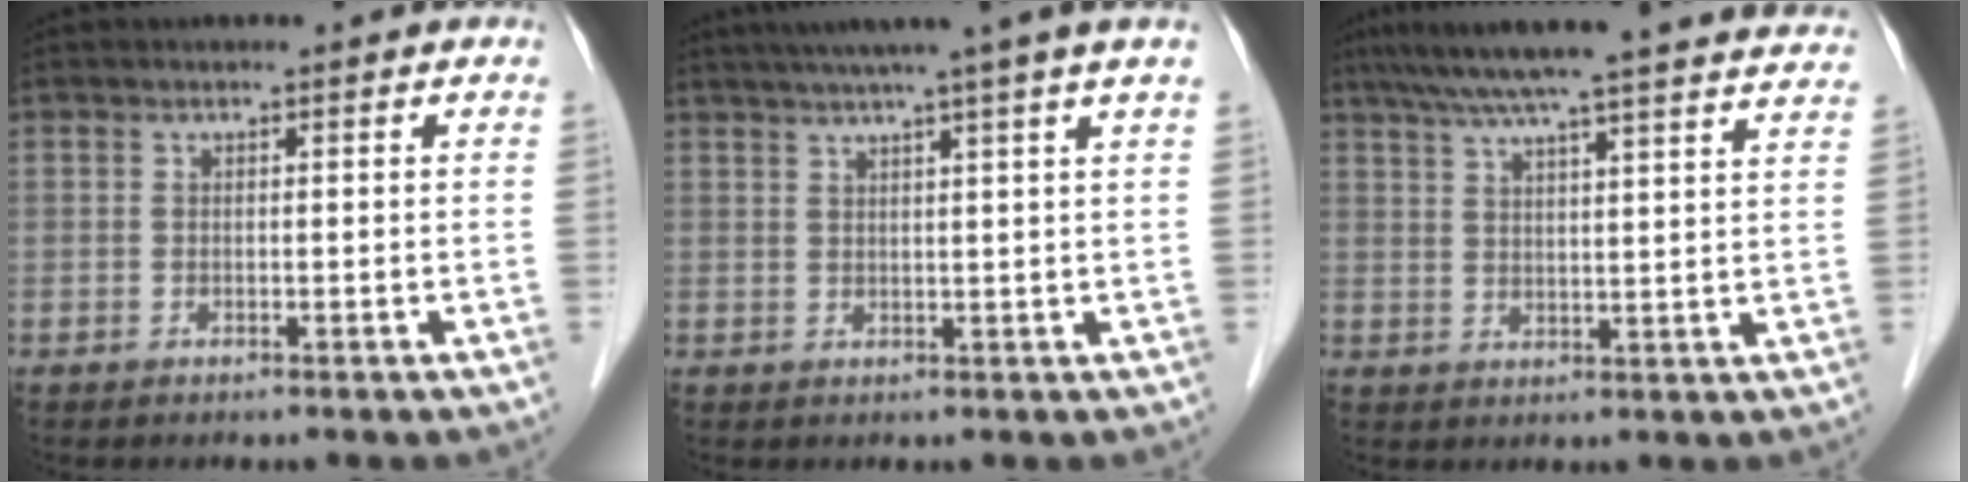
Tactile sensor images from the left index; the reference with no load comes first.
{"total": 8.8, "force": [6.7, -1.9, 5.4], "torque": [-0.076, 0.021, 0.080]}
{"total": 25.4, "force": [22.8, 1.2, 11.1], "torque": [-0.178, 0.002, 0.287]}